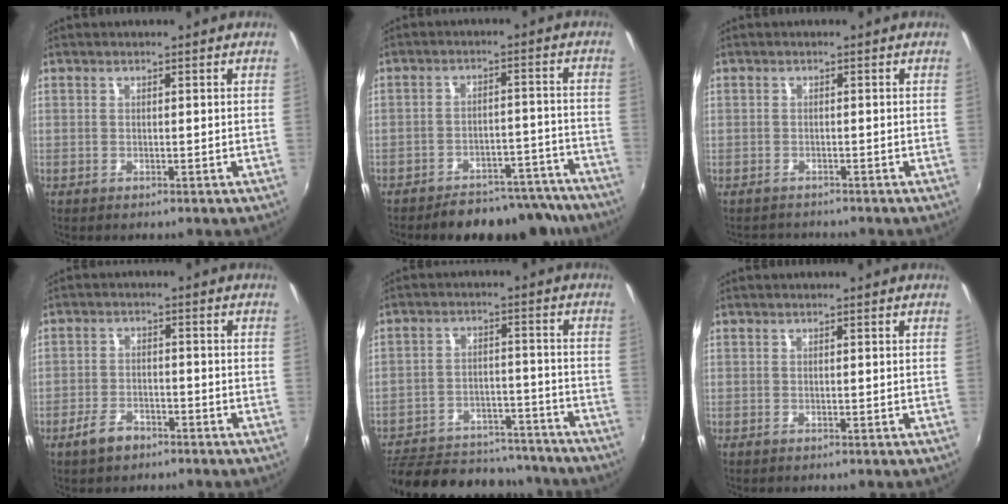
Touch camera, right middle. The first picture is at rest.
{"total": 15.9, "force": [-14.2, 5.6, 4.6], "torque": [-0.082, 0.033, -0.164]}
{"total": 2.5, "force": [-1.9, 1.6, -0.2], "torque": [0.004, 0.013, -0.030]}
{"total": 4.8, "force": [-3.5, 2.3, 2.3], "torque": [-0.058, 0.003, -0.058]}
{"total": 20.9, "force": [-17.8, 8.6, 6.8], "torque": [-0.147, 0.036, -0.226]}
{"total": 0.0}